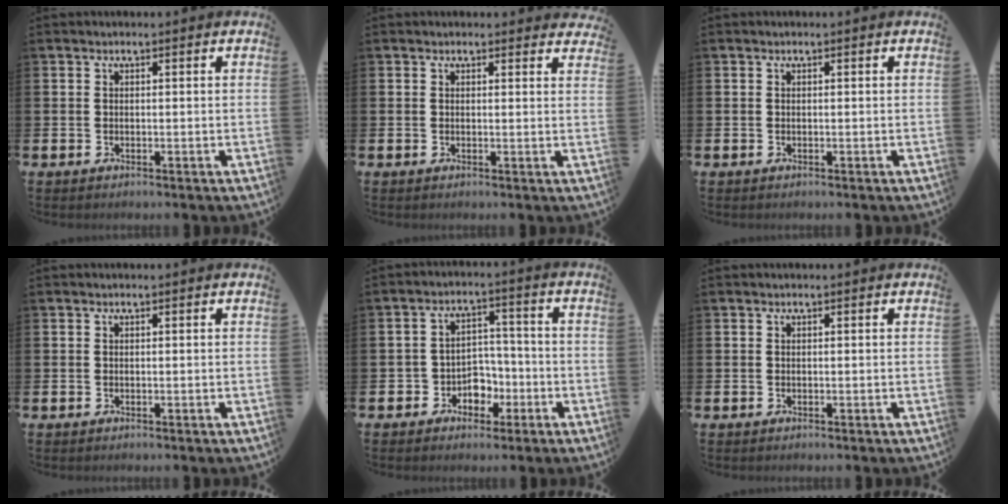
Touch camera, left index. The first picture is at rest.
{"total": 1.2, "force": [1.2, 0.3, 0.0], "torque": [0.008, -0.003, 0.020]}
{"total": 0.0}
{"total": 0.0}
{"total": 4.3, "force": [-1.8, 3.7, 1.0], "torque": [-0.029, 0.004, -0.040]}
{"total": 0.0}